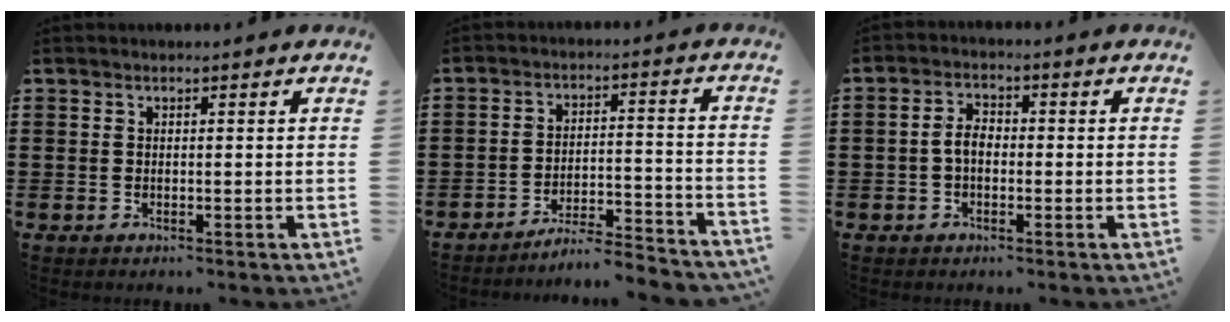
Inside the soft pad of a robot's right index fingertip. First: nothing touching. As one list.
[{"total": 5.5, "force": [-5.3, 0.0, 1.5], "torque": [-0.025, 0.002, -0.106]}, {"total": 3.4, "force": [-0.6, 2.0, 2.7], "torque": [-0.065, 0.000, -0.016]}]